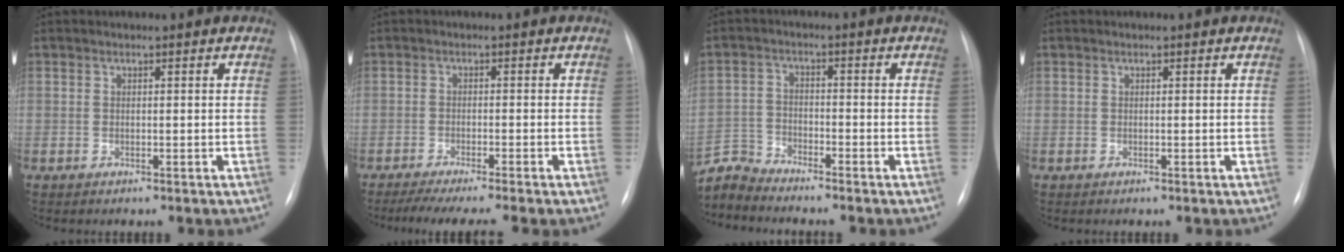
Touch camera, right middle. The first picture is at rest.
{"total": 9.0, "force": [-7.2, -0.2, 5.3], "torque": [-0.070, -0.019, -0.106]}
{"total": 5.1, "force": [-5.0, -0.5, -0.8], "torque": [0.010, -0.005, -0.097]}
{"total": 0.0}